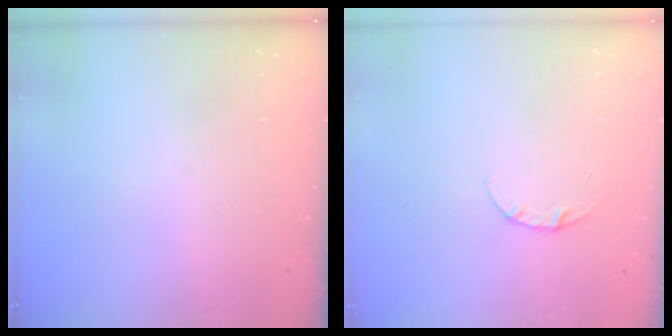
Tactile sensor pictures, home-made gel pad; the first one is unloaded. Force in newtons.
{"total": 3.8, "press": 3.8, "slide": 0.4}